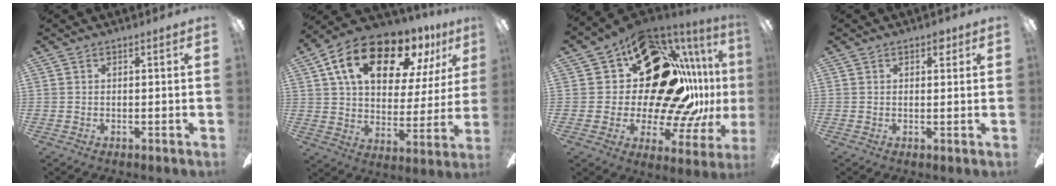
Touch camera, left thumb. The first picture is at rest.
{"total": 21.2, "force": [12.6, 10.7, 13.3], "torque": [-0.225, -0.052, 0.212]}
{"total": 25.7, "force": [8.3, 14.9, 19.2], "torque": [-0.275, -0.084, 0.178]}
{"total": 2.4, "force": [1.1, 1.4, 1.6], "torque": [-0.009, -0.002, 0.014]}